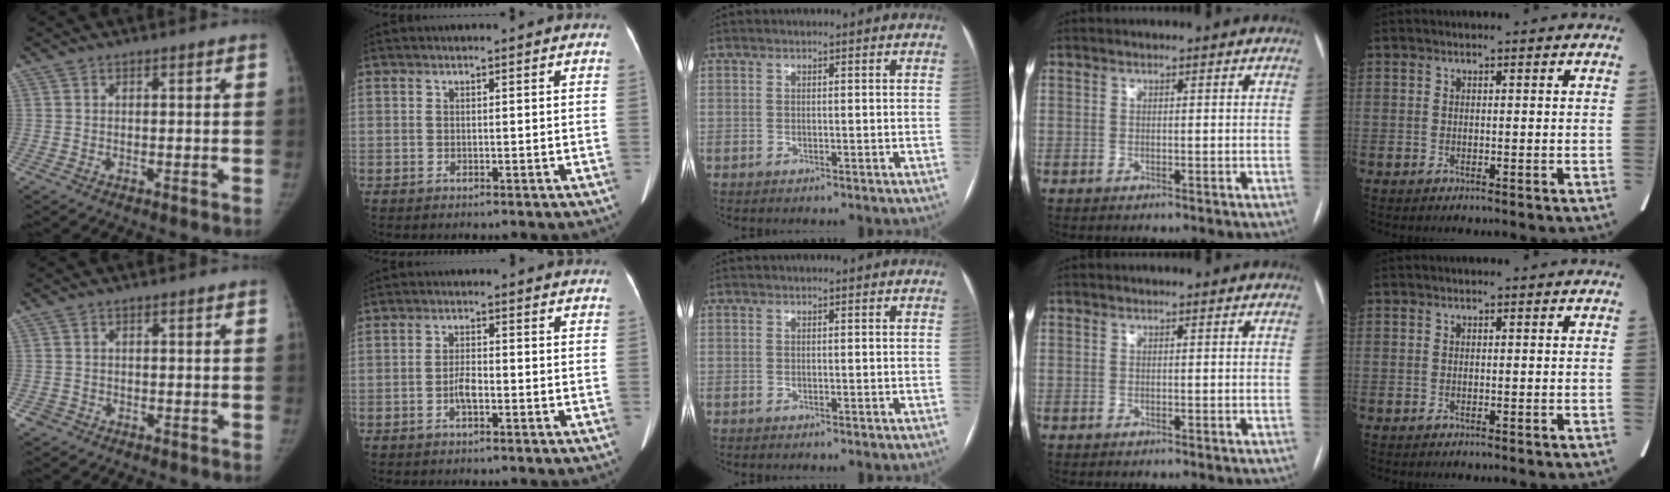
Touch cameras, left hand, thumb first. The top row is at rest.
{"thumb": {"total": 1.3, "force": [-0.6, 1.2, -0.1], "torque": [0.004, 0.005, -0.012]}, "index": {"total": 2.6, "force": [-1.1, 0.8, 2.2], "torque": [-0.042, 0.004, -0.022]}}